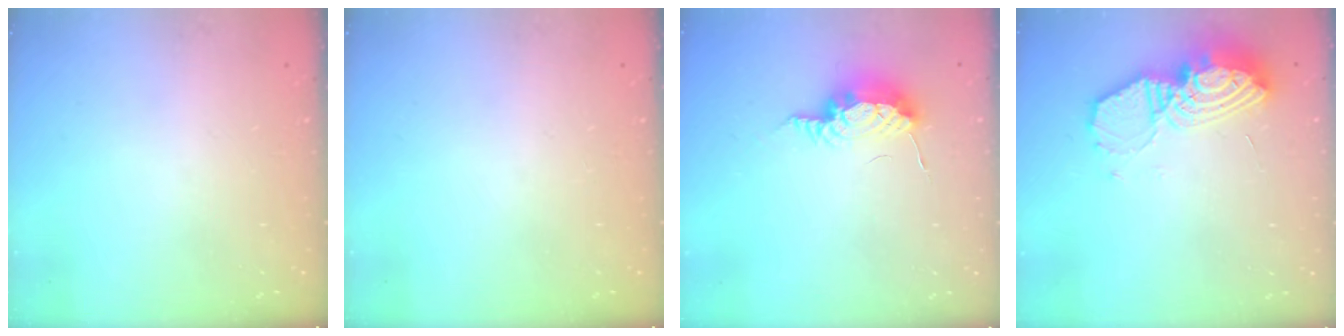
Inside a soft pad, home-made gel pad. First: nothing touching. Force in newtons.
{"total": 0.0}
{"total": 8.3, "press": 8.1, "slide": 1.8}
{"total": 14.6, "press": 14.5, "slide": 1.5}